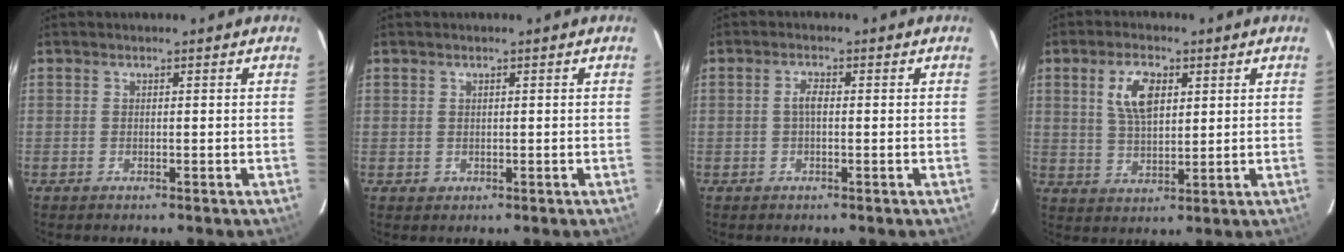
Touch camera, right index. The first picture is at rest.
{"total": 1.4, "force": [0.2, 1.4, 0.0], "torque": [0.006, 0.002, 0.004]}
{"total": 1.9, "force": [-0.1, 0.8, 1.7], "torque": [-0.036, 0.006, -0.002]}
{"total": 7.5, "force": [2.8, 3.7, 5.9], "torque": [-0.113, 0.009, 0.056]}